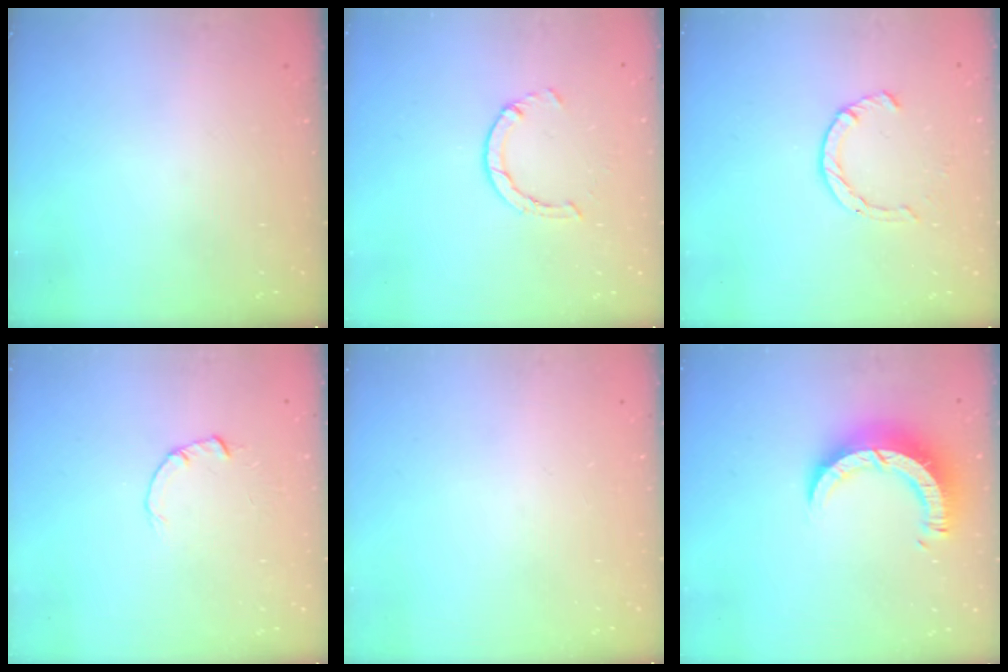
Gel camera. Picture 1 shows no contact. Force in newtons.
{"total": 2.9, "press": 2.9, "slide": 0.4}
{"total": 2.4, "press": 2.4, "slide": 0.2}
{"total": 1.8, "press": 1.7, "slide": 0.3}
{"total": 0.0}
{"total": 9.7, "press": 9.6, "slide": 1.0}